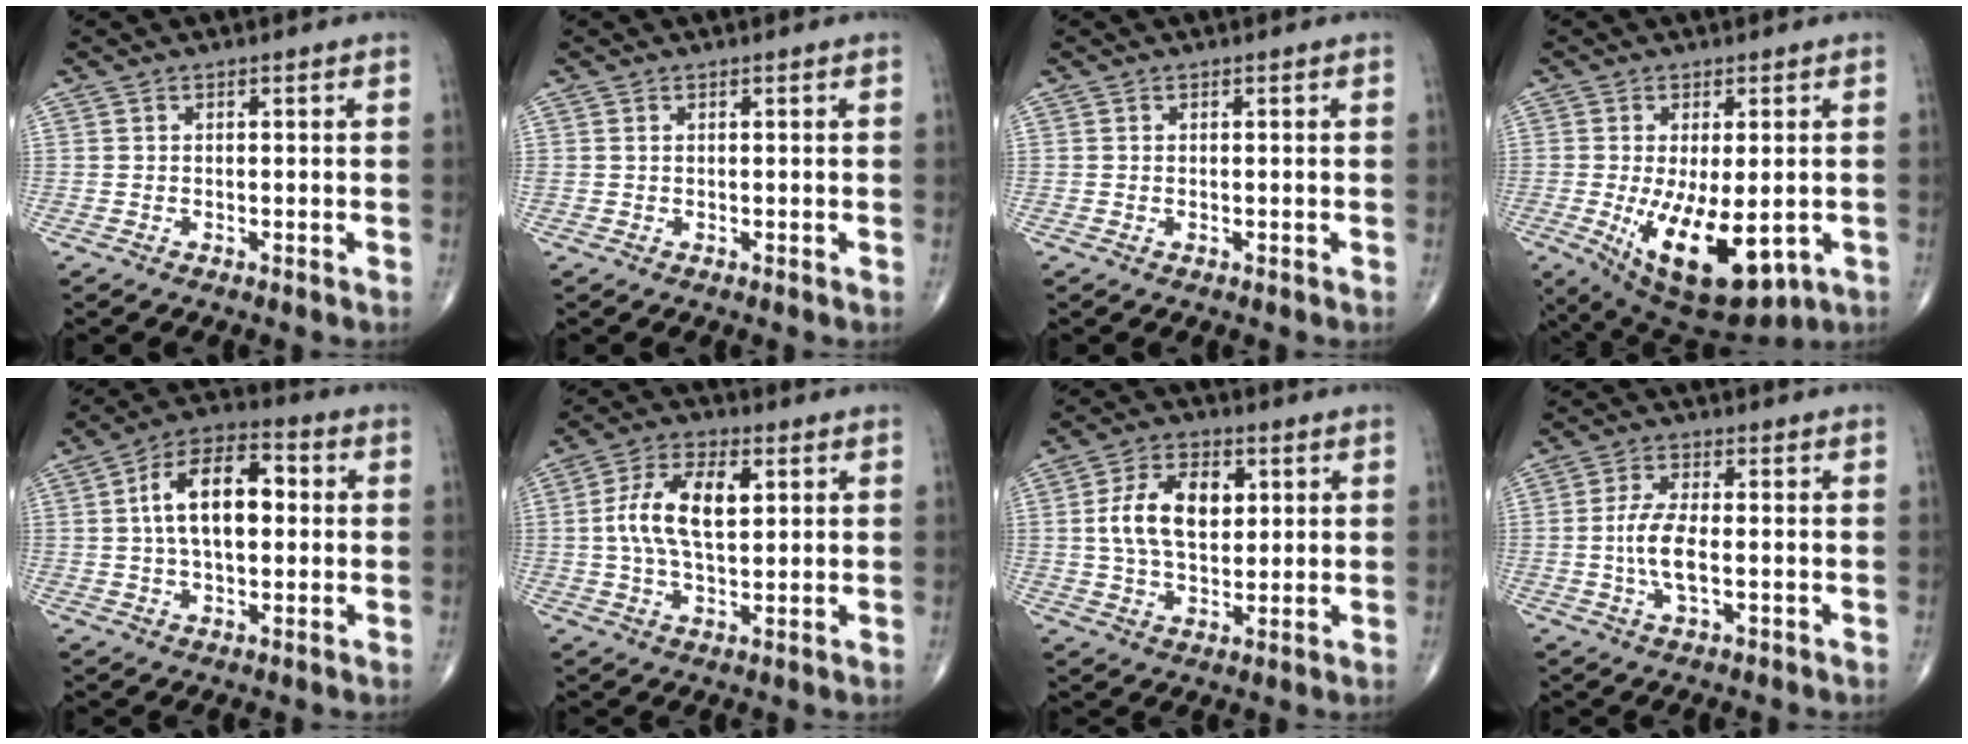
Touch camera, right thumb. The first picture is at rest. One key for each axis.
{"total": 0.0}
{"total": 0.0}
{"total": 15.5, "fx": -4.0, "fy": 6.9, "fz": 13.3, "tx": -0.224, "ty": -0.022, "tz": -0.038}
{"total": 13.8, "fx": 1.4, "fy": 7.5, "fz": 11.5, "tx": -0.185, "ty": 0.026, "tz": 0.015}
{"total": 11.7, "fx": 2.0, "fy": 5.9, "fz": 9.9, "tx": -0.184, "ty": 0.008, "tz": 0.034}
{"total": 11.9, "fx": 2.2, "fy": 7.3, "fz": 9.1, "tx": -0.146, "ty": 0.000, "tz": 0.038}
{"total": 7.1, "fx": -0.9, "fy": 2.9, "fz": 6.4, "tx": -0.139, "ty": 0.003, "tz": -0.019}